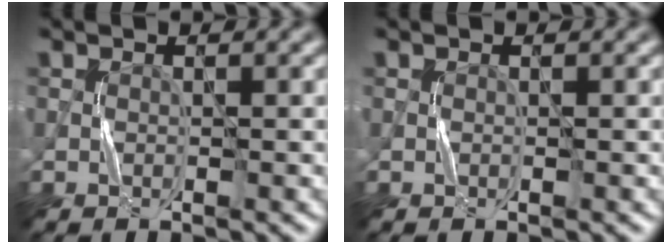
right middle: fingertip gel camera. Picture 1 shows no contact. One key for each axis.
{"total": 0.0}